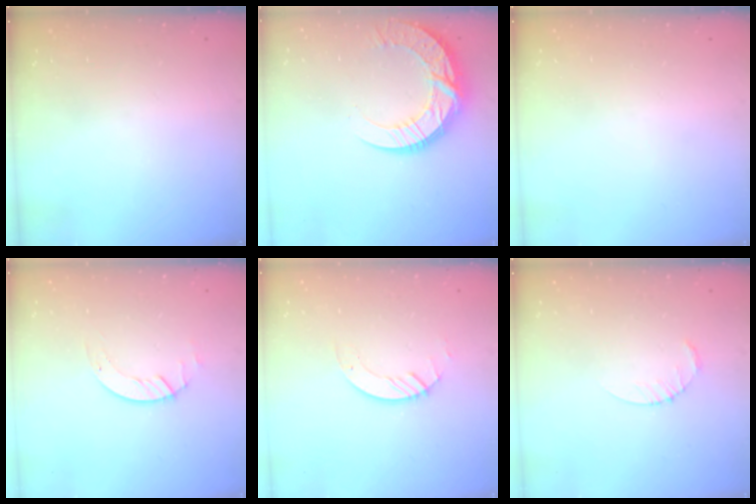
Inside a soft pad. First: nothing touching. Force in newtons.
{"total": 15.3, "press": 15.2, "slide": 1.4}
{"total": 0.0}
{"total": 2.0, "press": 2.0, "slide": 0.2}
{"total": 2.6, "press": 2.6, "slide": 0.3}
{"total": 2.5, "press": 2.5, "slide": 0.3}